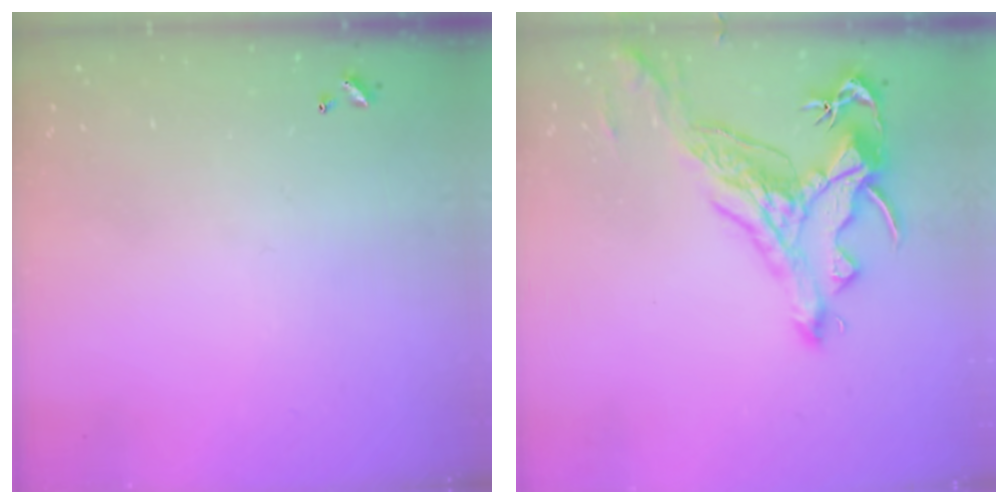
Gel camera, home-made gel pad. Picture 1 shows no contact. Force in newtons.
{"total": 2.2, "press": 1.7, "slide": 1.3}